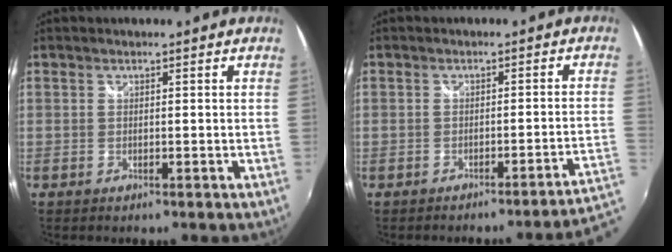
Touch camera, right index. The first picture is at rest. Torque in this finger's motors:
{"motor_torque": [-0.66, -0.63, -0.25, 0.00]}